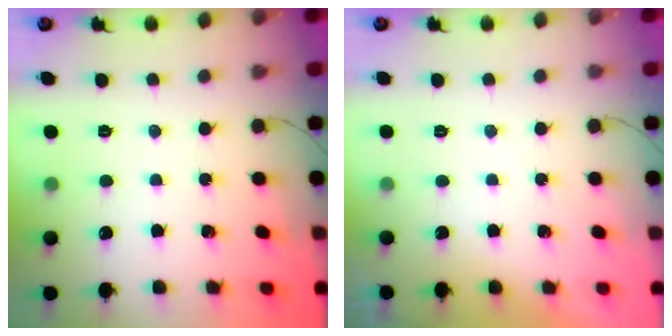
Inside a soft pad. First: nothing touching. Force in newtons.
{"total": 0.0}